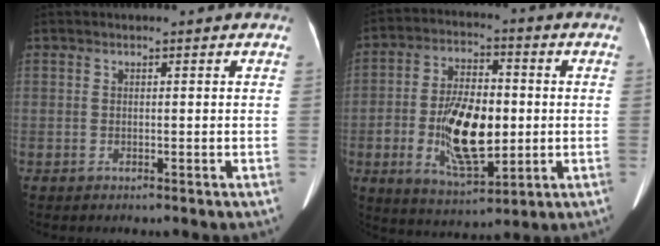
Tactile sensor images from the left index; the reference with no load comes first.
{"total": 13.5, "force": [-1.6, 5.7, 12.1], "torque": [-0.231, 0.000, -0.021]}